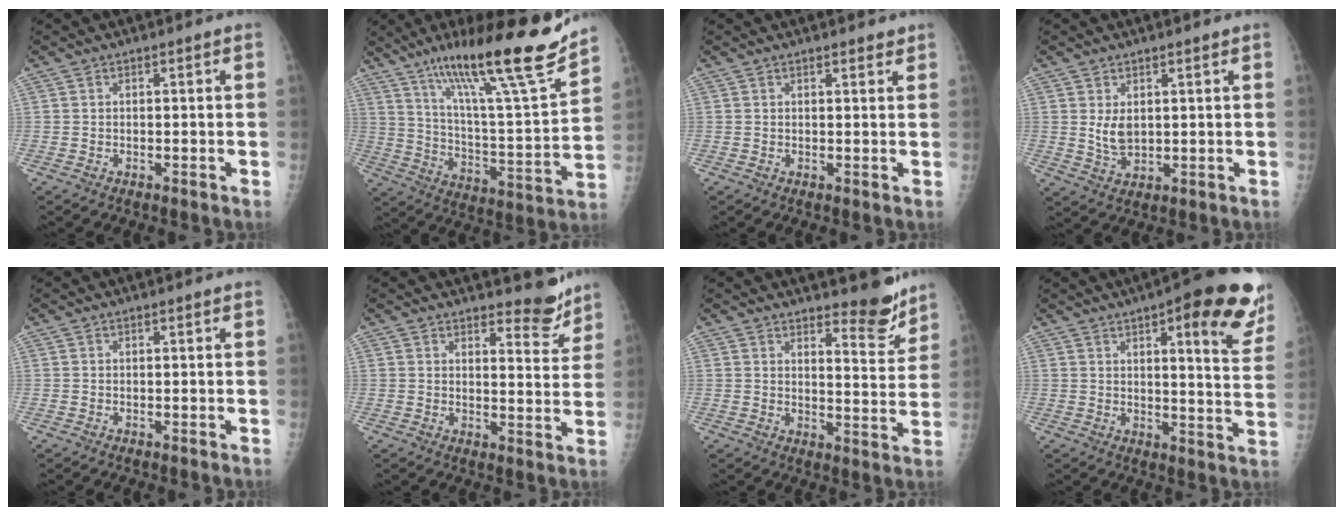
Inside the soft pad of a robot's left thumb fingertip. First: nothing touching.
{"total": 24.3, "force": [16.8, 2.8, 17.3], "torque": [-0.259, -0.067, 0.280]}
{"total": 1.8, "force": [1.5, 0.6, 0.7], "torque": [-0.002, -0.006, 0.019]}
{"total": 4.2, "force": [1.3, 2.5, 3.1], "torque": [-0.051, -0.017, 0.033]}
{"total": 0.0}
{"total": 5.9, "force": [5.3, 1.8, 1.8], "torque": [-0.002, -0.050, 0.071]}
{"total": 7.3, "force": [6.3, 1.6, 3.2], "torque": [-0.021, -0.059, 0.090]}
{"total": 18.3, "force": [9.9, 4.9, 14.6], "torque": [-0.152, -0.042, 0.120]}